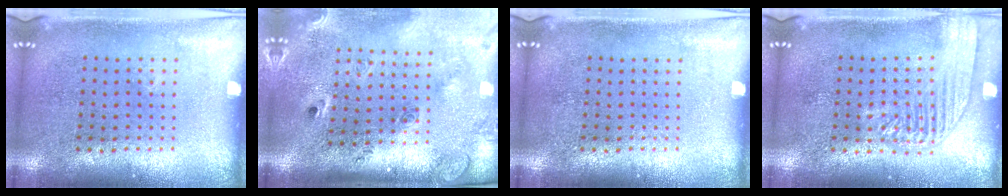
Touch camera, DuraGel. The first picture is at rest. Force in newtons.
{"total": 2.6, "press": 1.9, "slide": 1.8}
{"total": 0.0}
{"total": 1.8, "press": 1.8, "slide": 0.3}